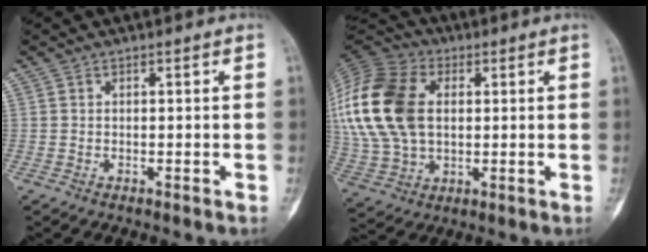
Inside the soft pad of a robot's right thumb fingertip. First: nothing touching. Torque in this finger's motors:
{"motor_torque": [-0.52, 1.68, 1.62, 0.44, 0.23]}